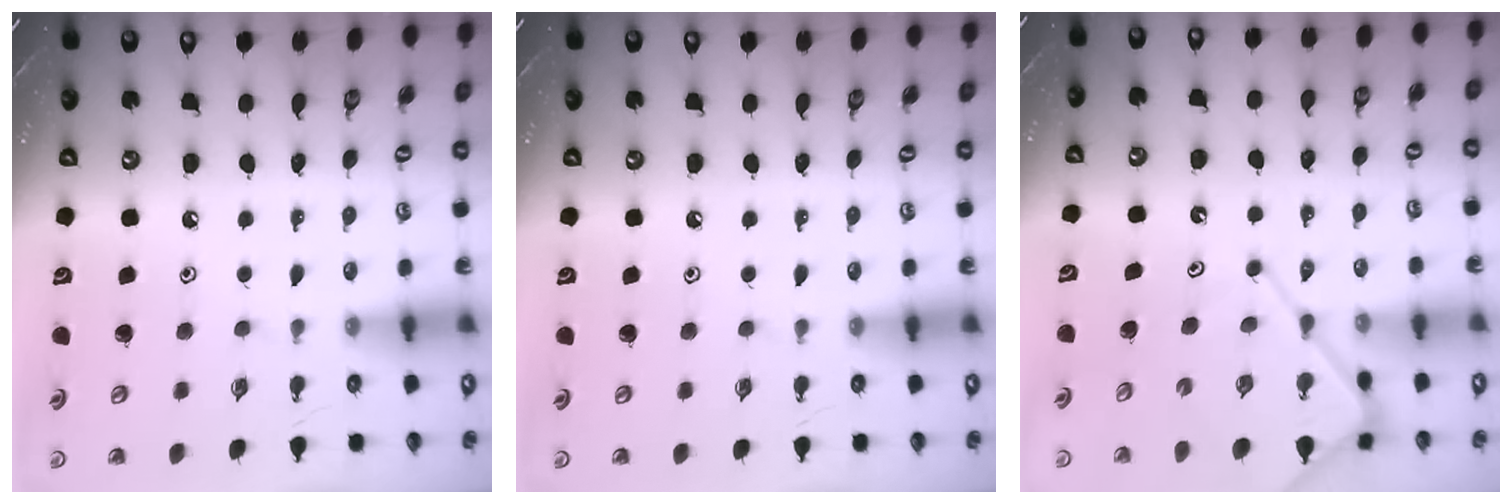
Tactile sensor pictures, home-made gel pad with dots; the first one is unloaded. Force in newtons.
{"total": 0.0}
{"total": 9.9, "press": 9.8, "slide": 1.0}